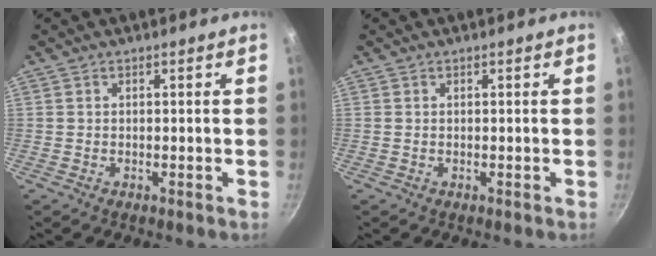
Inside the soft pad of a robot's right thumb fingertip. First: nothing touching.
{"total": 0.0}